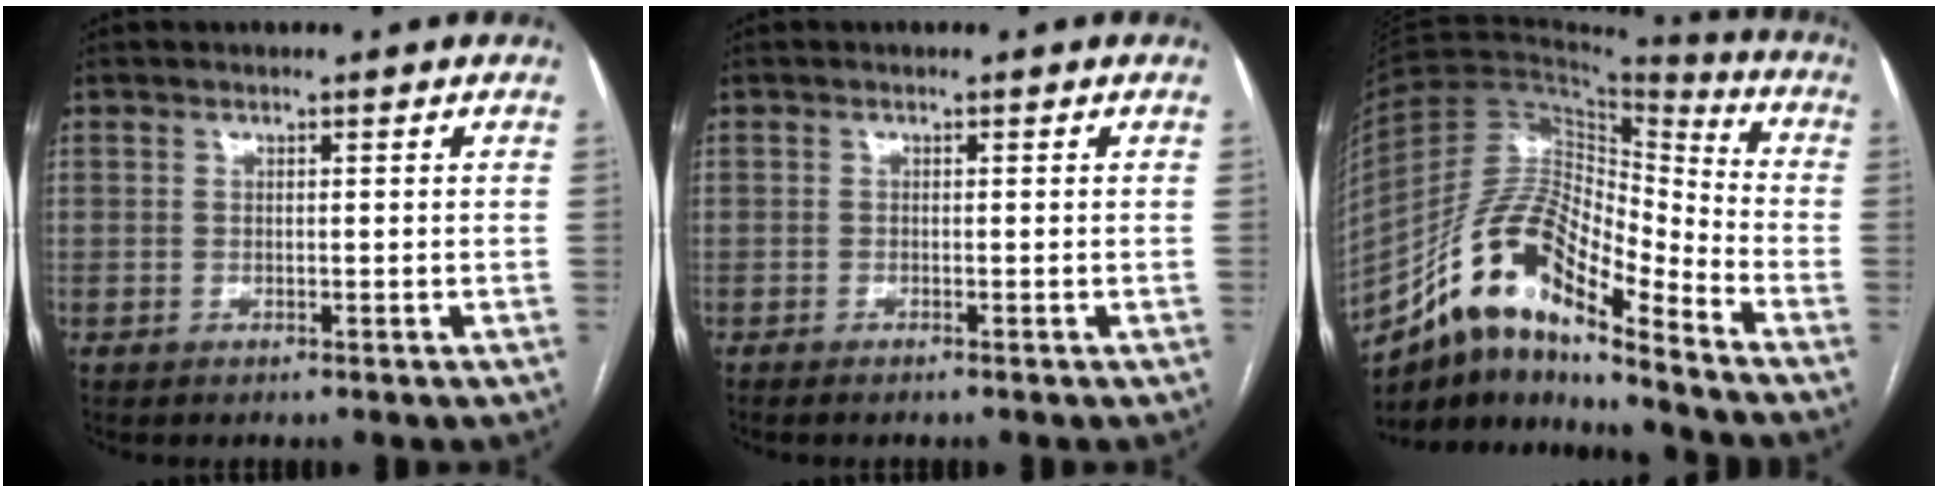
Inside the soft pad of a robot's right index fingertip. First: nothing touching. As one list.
[{"total": 1.2, "force": [-1.0, 0.0, 0.7], "torque": [-0.010, -0.002, -0.014]}, {"total": 15.8, "force": [-10.9, 3.9, 10.7], "torque": [-0.200, 0.036, -0.193]}]